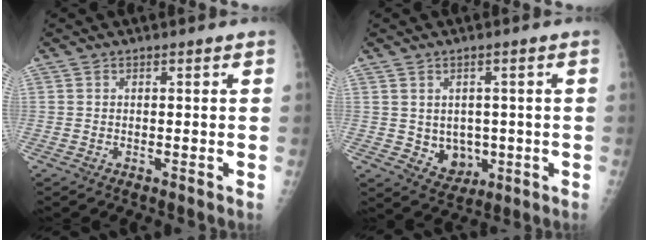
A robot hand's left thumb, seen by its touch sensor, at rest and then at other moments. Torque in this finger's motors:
{"motor_torque": [-0.01, 0.03, 0.16, -0.12, 0.01]}